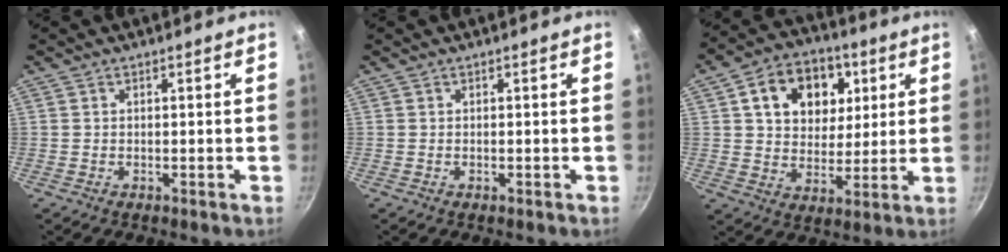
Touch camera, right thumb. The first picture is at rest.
{"total": 0.0}
{"total": 15.7, "force": [5.2, 11.9, 8.8], "torque": [-0.109, -0.004, 0.079]}